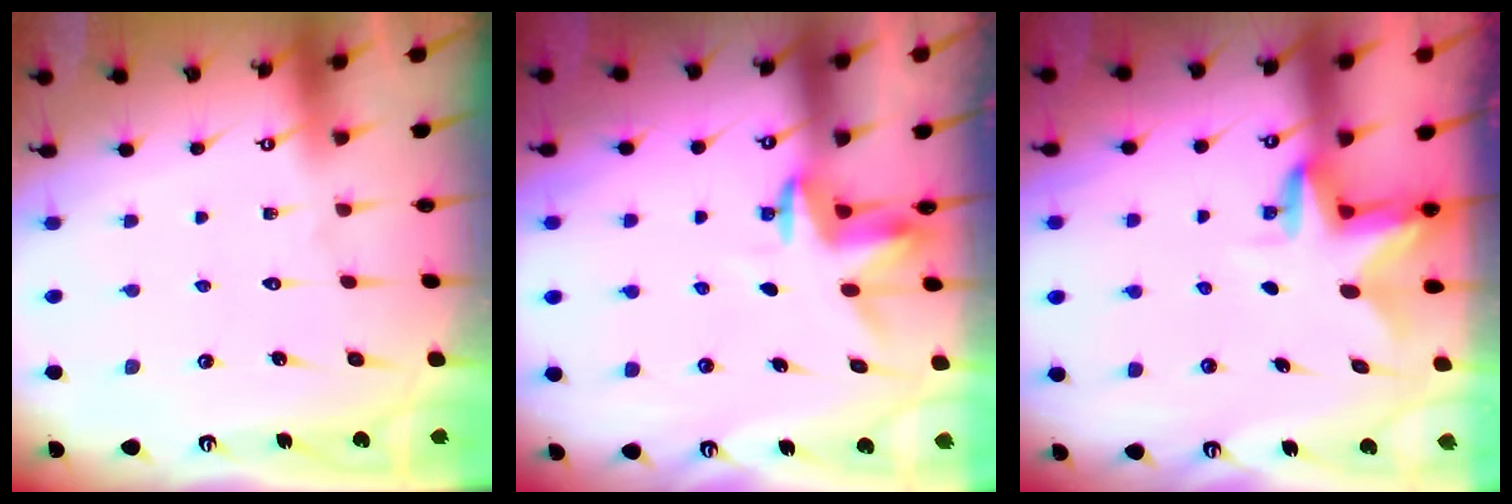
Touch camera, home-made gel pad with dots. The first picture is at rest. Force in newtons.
{"total": 3.3, "press": 3.3, "slide": 0.2}
{"total": 4.3, "press": 4.3, "slide": 0.3}